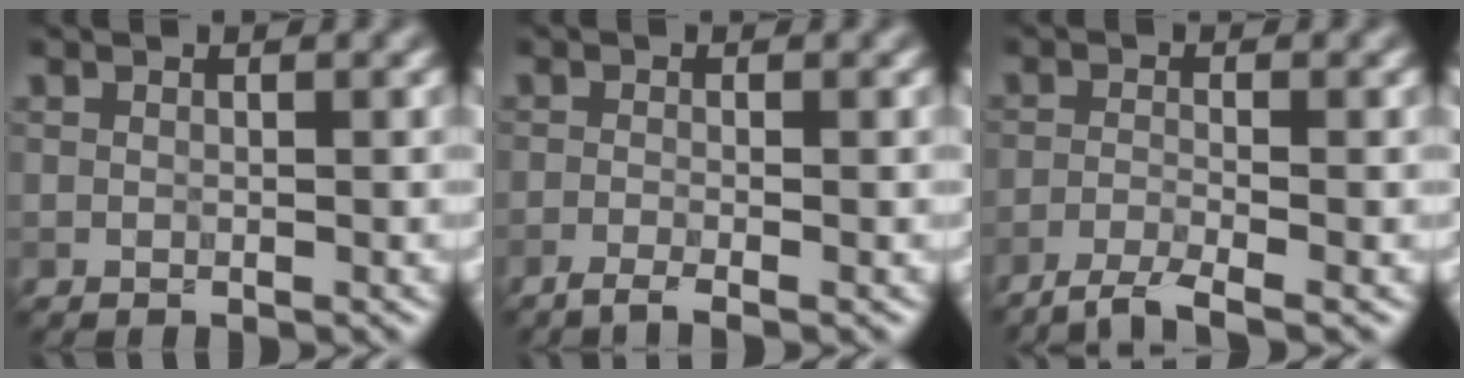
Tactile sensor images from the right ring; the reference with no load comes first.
{"total": 2.0, "force": [-1.4, 0.3, 1.4], "torque": [-0.026, -0.005, -0.036]}
{"total": 3.2, "force": [-2.4, 0.4, 2.0], "torque": [-0.038, -0.001, -0.059]}